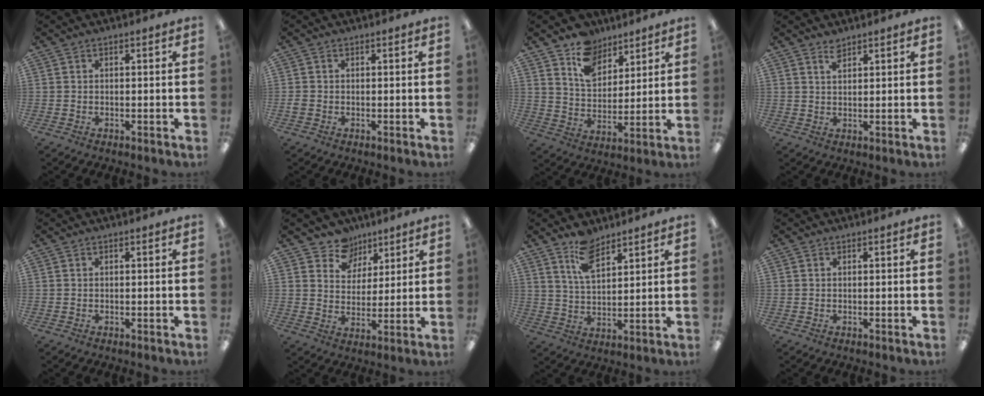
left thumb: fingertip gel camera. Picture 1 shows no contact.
{"total": 1.2, "force": [-0.3, 1.0, 0.6], "torque": [-0.010, 0.005, -0.006]}
{"total": 11.1, "force": [7.9, 7.1, 3.2], "torque": [-0.060, -0.045, 0.151]}
{"total": 2.4, "force": [2.1, 0.9, 1.0], "torque": [-0.015, -0.004, 0.037]}
{"total": 0.0}
{"total": 8.6, "force": [6.3, 5.9, 0.2], "torque": [-0.013, -0.051, 0.118]}
{"total": 8.9, "force": [6.3, 4.2, 4.7], "torque": [-0.092, -0.022, 0.116]}
{"total": 0.0}